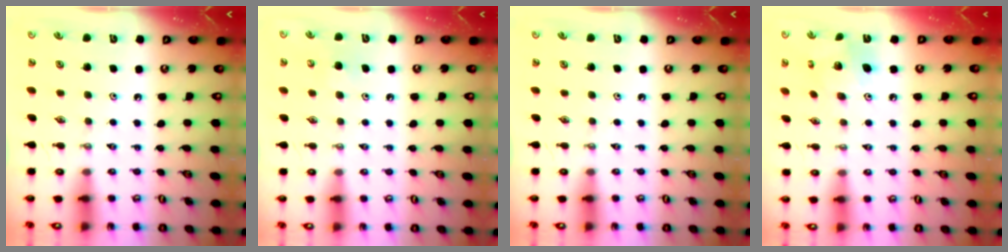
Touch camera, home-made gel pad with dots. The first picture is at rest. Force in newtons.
{"total": 4.5, "press": 4.5, "slide": 0.9}
{"total": 0.0}
{"total": 8.9, "press": 8.9, "slide": 0.2}